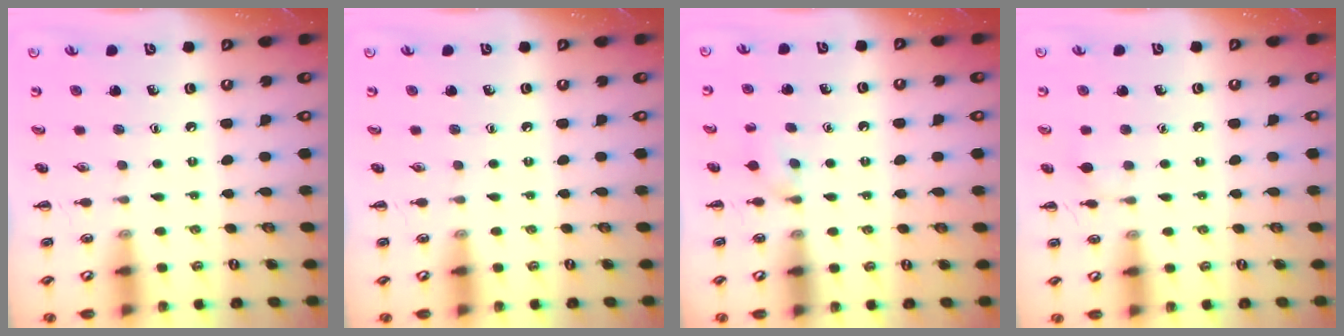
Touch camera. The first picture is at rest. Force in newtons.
{"total": 0.0}
{"total": 3.9, "press": 3.7, "slide": 1.4}
{"total": 4.5, "press": 4.2, "slide": 1.5}